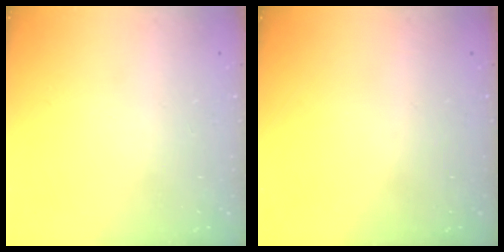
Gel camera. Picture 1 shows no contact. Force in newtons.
{"total": 0.0}